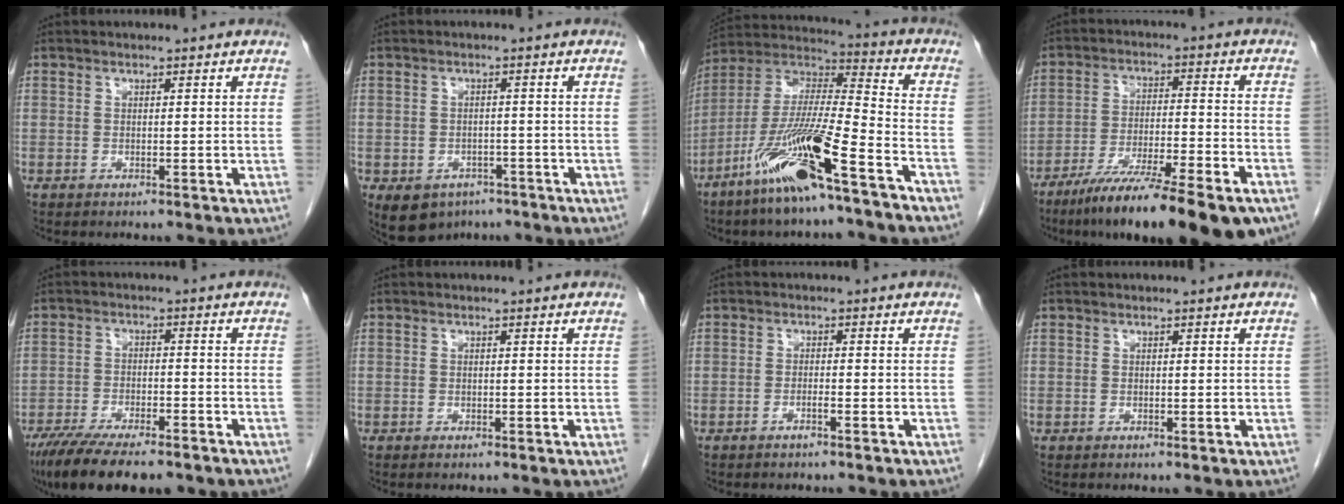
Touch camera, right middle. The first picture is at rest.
{"total": 8.2, "force": [-5.0, 5.9, 2.9], "torque": [-0.062, 0.005, -0.066]}
{"total": 17.8, "force": [-10.6, 1.3, 14.3], "torque": [-0.308, -0.027, -0.198]}
{"total": 18.6, "force": [-13.7, 1.1, 12.6], "torque": [-0.160, -0.028, -0.224]}
{"total": 14.5, "force": [-11.3, 3.4, 8.5], "torque": [-0.154, -0.026, -0.179]}
{"total": 0.5, "force": [-0.4, -0.3, 0.2], "torque": [-0.008, -0.002, -0.007]}
{"total": 1.6, "force": [-1.2, 0.0, 1.1], "torque": [-0.025, 0.000, -0.018]}
{"total": 0.0}